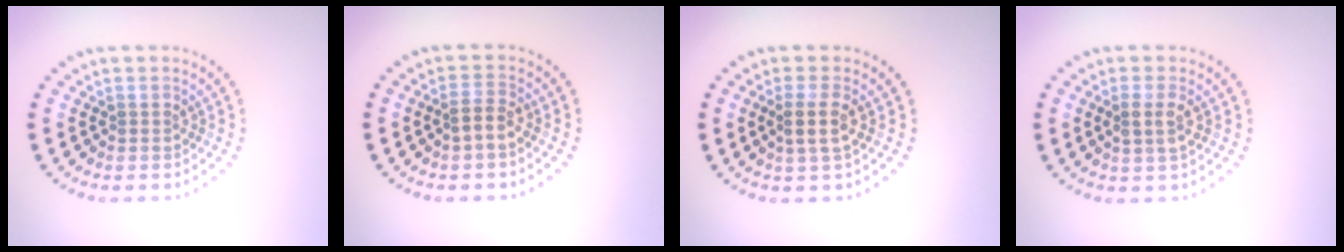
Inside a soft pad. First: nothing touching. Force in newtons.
{"total": 1.8, "press": 1.6, "slide": 0.8}
{"total": 2.2, "press": 1.9, "slide": 1.2}
{"total": 1.8, "press": 1.7, "slide": 0.4}